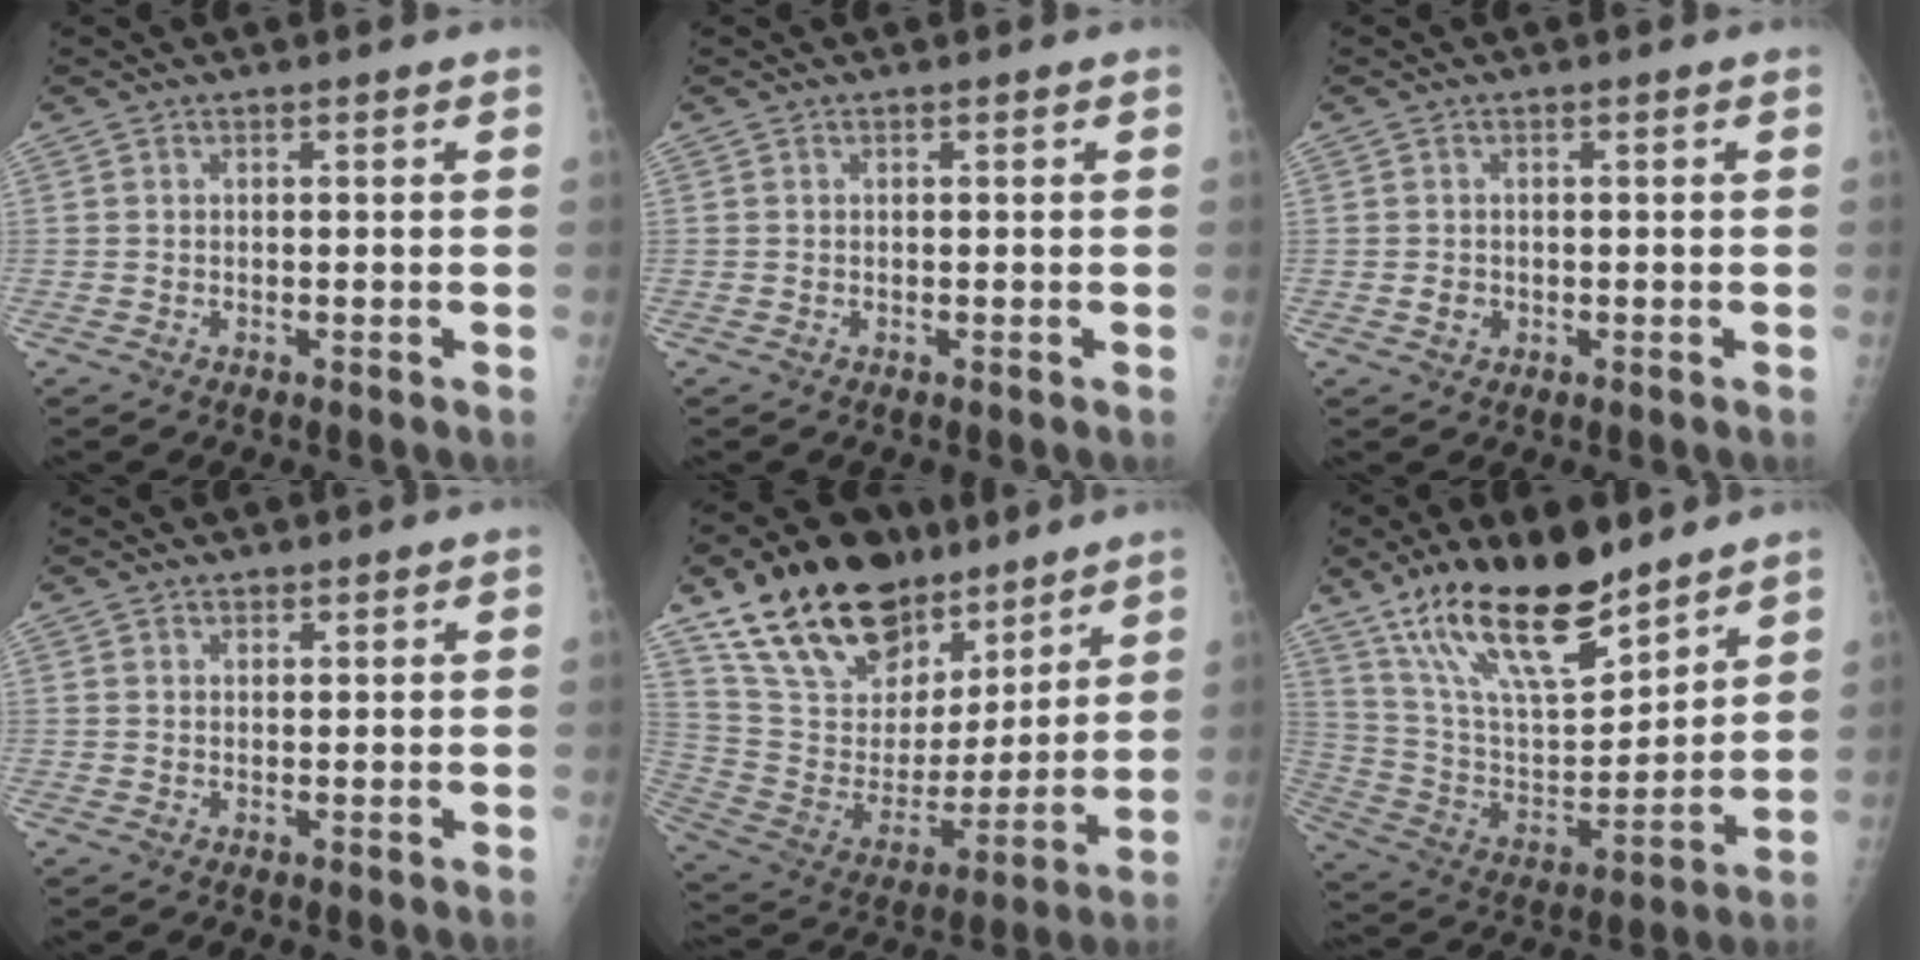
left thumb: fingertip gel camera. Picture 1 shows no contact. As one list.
[{"total": 0.0}, {"total": 1.6, "force": [-0.2, 1.4, 0.6], "torque": [-0.005, 0.003, 0.001]}, {"total": 1.1, "force": [0.9, 0.7, 0.2], "torque": [0.009, -0.005, 0.011]}, {"total": 25.6, "force": [17.5, 13.5, 13.0], "torque": [-0.196, -0.050, 0.309]}, {"total": 21.6, "force": [15.3, 7.6, 13.2], "torque": [-0.200, -0.073, 0.282]}]